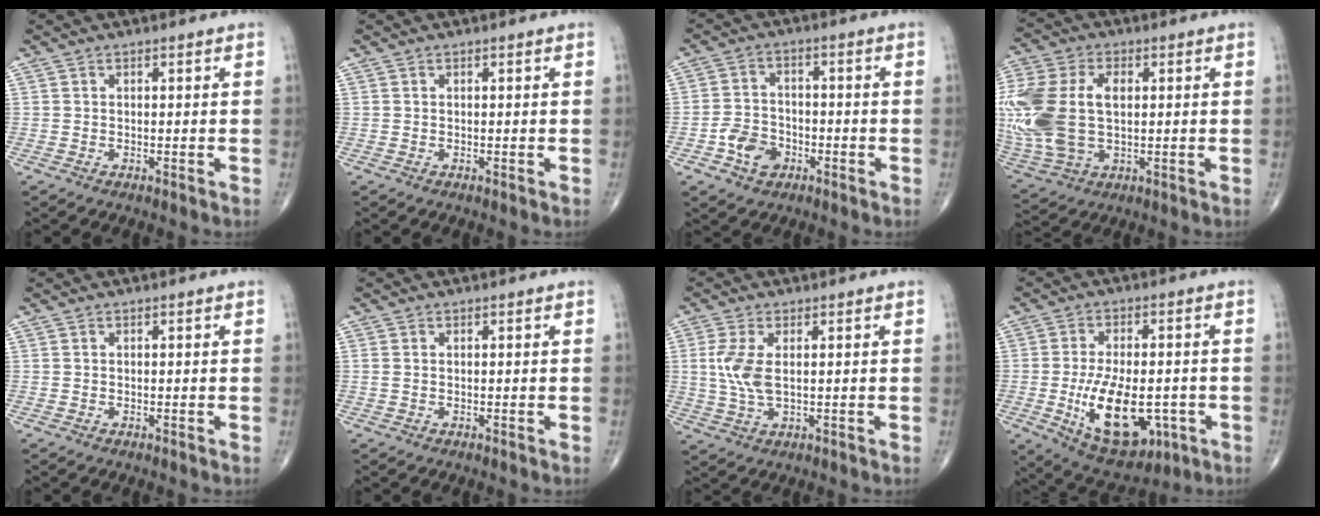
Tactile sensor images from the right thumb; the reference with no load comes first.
{"total": 0.0}
{"total": 6.6, "force": [-2.9, 4.9, 3.4], "torque": [-0.045, 0.020, -0.050]}
{"total": 21.4, "force": [1.4, 13.3, 16.6], "torque": [-0.421, 0.006, 0.037]}
{"total": 0.0}
{"total": 0.6, "force": [0.0, 0.4, 0.5], "torque": [-0.016, 0.004, 0.004]}
{"total": 6.2, "force": [0.8, 2.8, 5.4], "torque": [-0.134, -0.002, 0.020]}
{"total": 16.2, "force": [-4.0, 8.5, 13.2], "torque": [-0.203, 0.000, -0.042]}